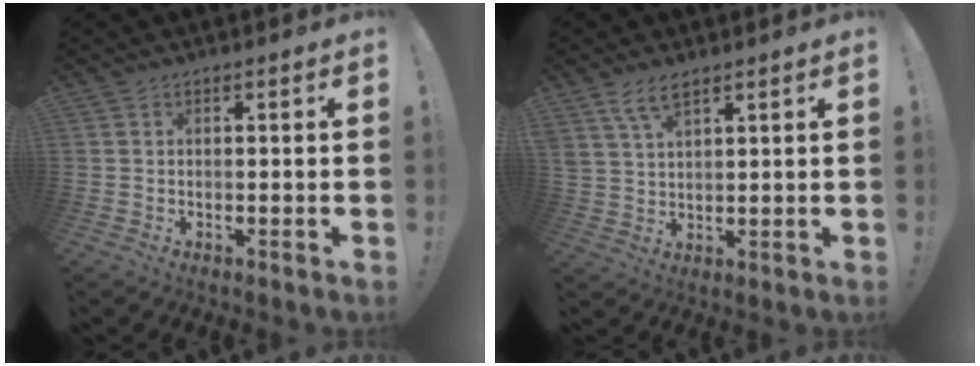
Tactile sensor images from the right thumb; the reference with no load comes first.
{"total": 6.0, "force": [4.1, 2.5, 3.6], "torque": [-0.076, -0.011, 0.078]}